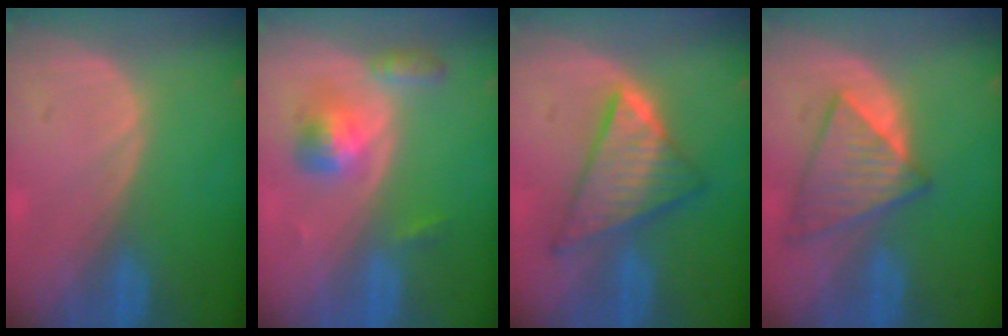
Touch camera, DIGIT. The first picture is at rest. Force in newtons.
{"total": 5.3, "press": 5.0, "slide": 1.6}
{"total": 8.6, "press": 8.6, "slide": 0.5}
{"total": 7.2, "press": 7.0, "slide": 1.7}